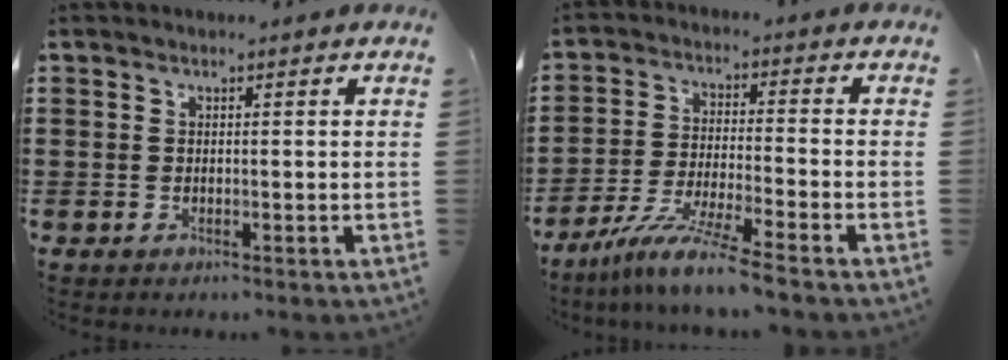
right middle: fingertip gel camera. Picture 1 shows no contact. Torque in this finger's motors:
{"motor_torque": [1.64, -0.50, 0.26, 0.07]}